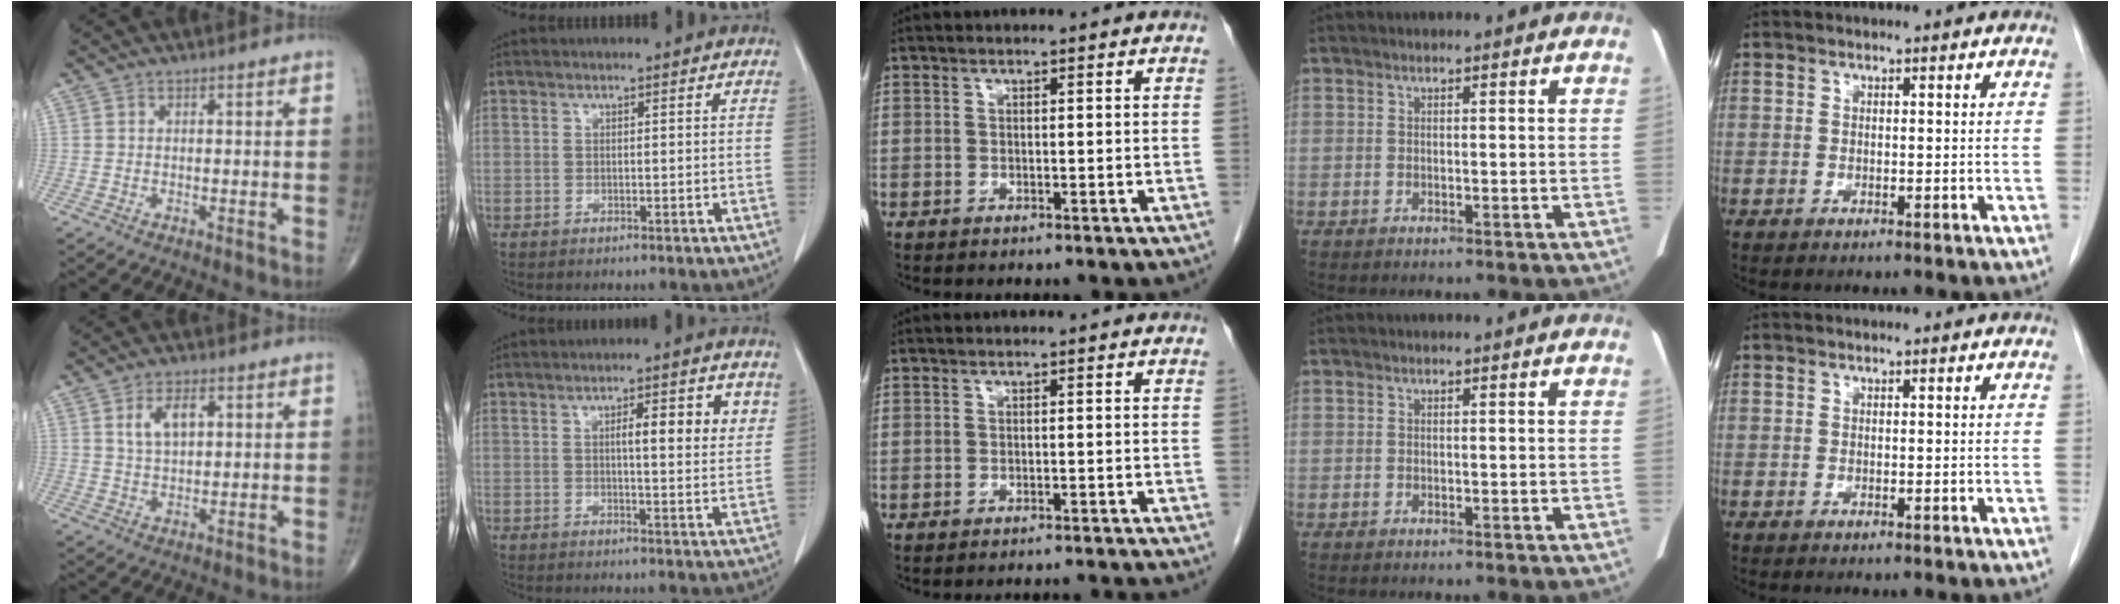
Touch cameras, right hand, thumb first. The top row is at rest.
{"thumb": {"total": 5.7, "force": [1.9, 3.1, 4.4], "torque": [-0.075, -0.002, 0.037]}, "index": {"total": 6.7, "force": [2.3, 1.2, 6.2], "torque": [-0.087, 0.002, 0.027]}, "middle": {"total": 6.6, "force": [-6.5, -0.2, 1.3], "torque": [-0.010, -0.004, -0.070]}}